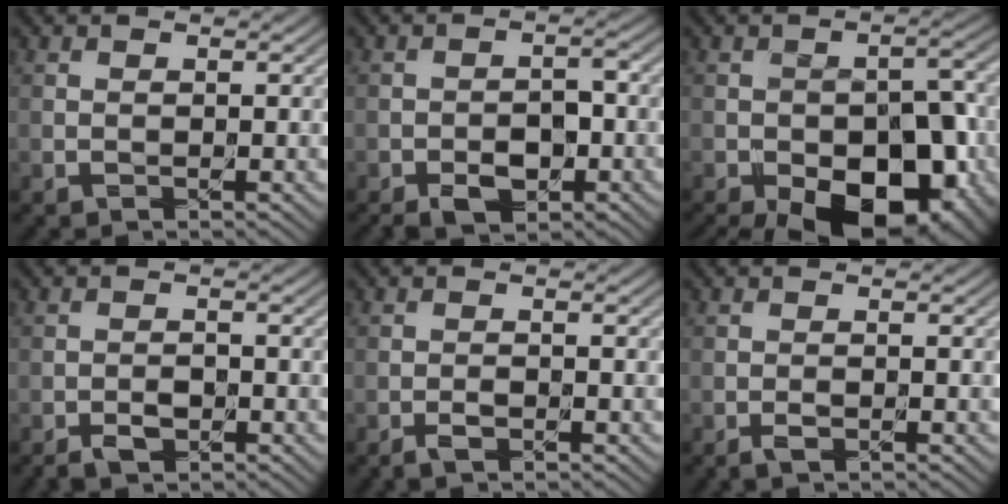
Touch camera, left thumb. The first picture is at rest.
{"total": 5.8, "force": [-3.4, 3.4, 3.3], "torque": [-0.033, 0.002, -0.055]}
{"total": 15.9, "force": [-8.2, 8.3, 10.7], "torque": [-0.121, -0.016, -0.119]}
{"total": 2.0, "force": [-1.6, 0.9, 1.0], "torque": [-0.012, -0.001, -0.031]}
{"total": 1.5, "force": [-1.2, 0.2, 0.9], "torque": [-0.011, 0.003, -0.025]}
{"total": 1.3, "force": [-0.9, 0.2, 0.9], "torque": [-0.013, 0.002, -0.020]}